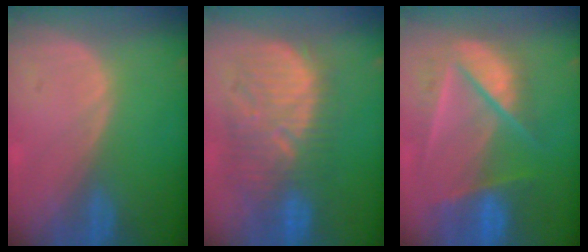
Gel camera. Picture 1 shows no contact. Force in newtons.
{"total": 11.1, "press": 10.7, "slide": 2.9}
{"total": 9.8, "press": 8.3, "slide": 5.3}